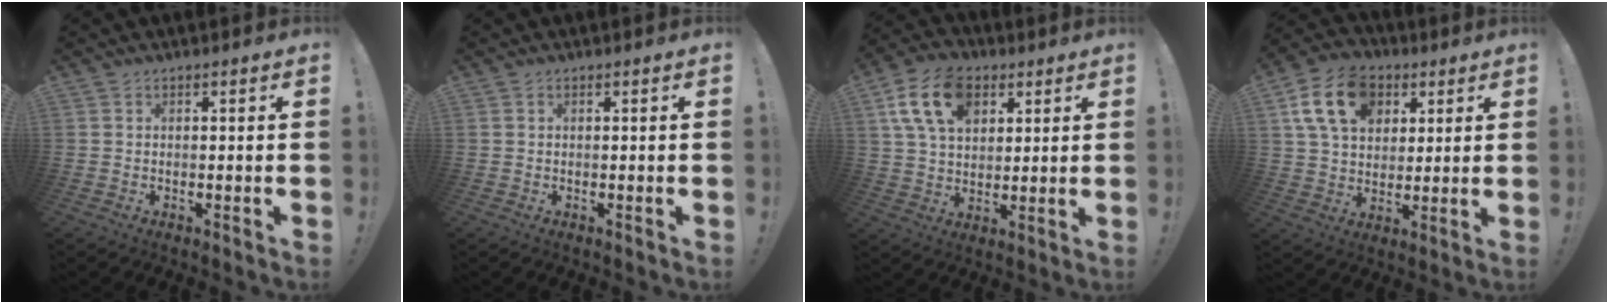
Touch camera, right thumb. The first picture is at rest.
{"total": 0.0}
{"total": 16.0, "force": [6.9, 10.7, 9.6], "torque": [-0.168, -0.015, 0.133]}
{"total": 16.8, "force": [6.6, 12.1, 9.6], "torque": [-0.156, -0.019, 0.124]}